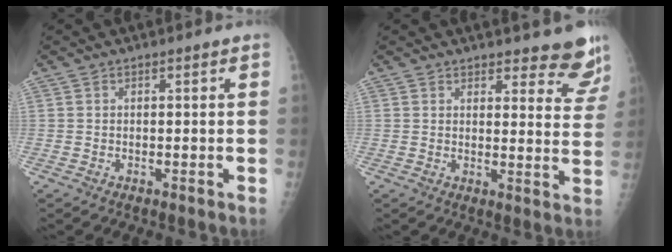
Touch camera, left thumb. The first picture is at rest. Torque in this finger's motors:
{"motor_torque": [-0.01, -0.04, -0.16, -0.21, 0.09]}